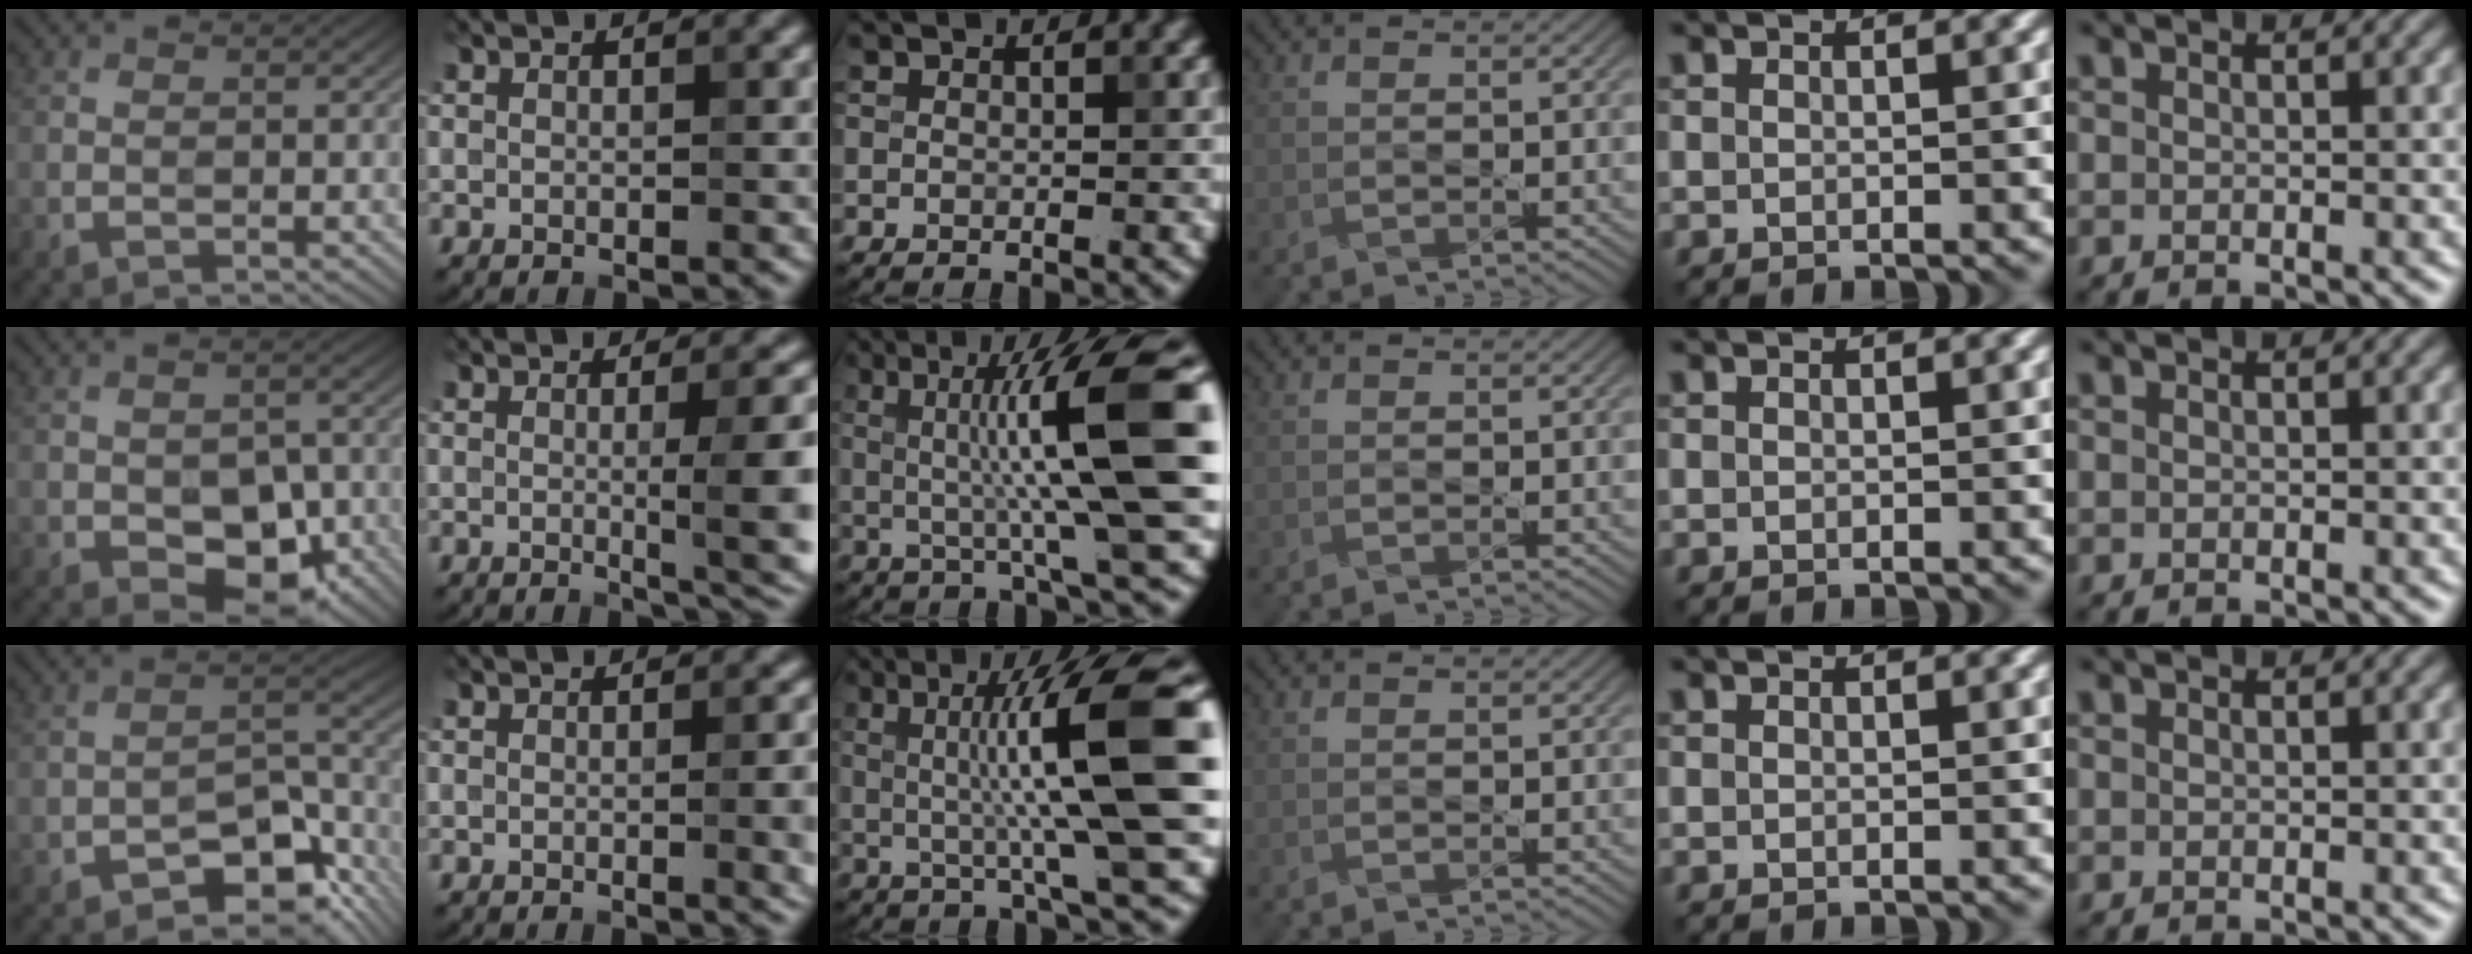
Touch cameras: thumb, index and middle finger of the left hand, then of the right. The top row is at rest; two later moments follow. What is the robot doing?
{"motion": "shake", "object": "plastic piggy bank"}